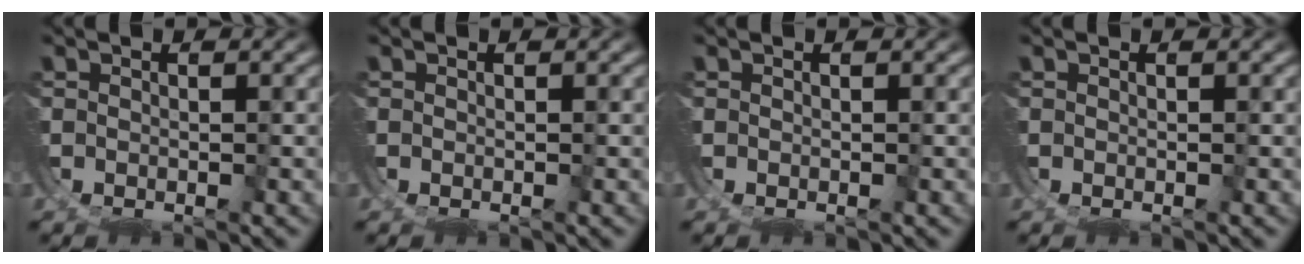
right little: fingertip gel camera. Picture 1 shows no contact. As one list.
[{"total": 0.0}, {"total": 0.0}, {"total": 0.0}]